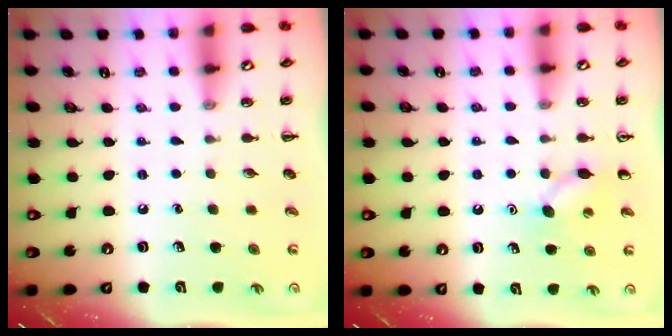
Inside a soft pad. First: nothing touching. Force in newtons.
{"total": 7.5, "press": 7.3, "slide": 2.0}